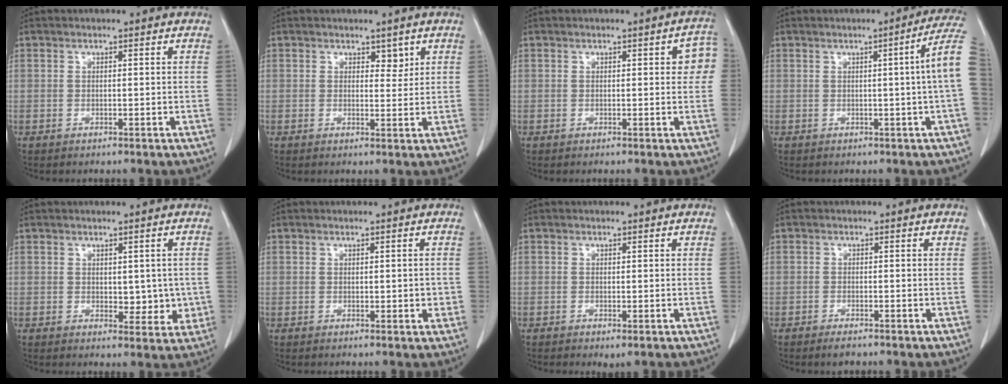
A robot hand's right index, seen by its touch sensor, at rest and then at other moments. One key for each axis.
{"total": 2.0, "fx": 1.3, "fy": 1.1, "fz": 1.1, "tx": -0.009, "ty": -0.007, "tz": 0.019}
{"total": 4.0, "fx": 0.8, "fy": 1.4, "fz": 3.6, "tx": -0.028, "ty": 0.011, "tz": 0.002}
{"total": 6.7, "fx": 0.4, "fy": -1.3, "fz": 6.6, "tx": -0.074, "ty": 0.007, "tz": 0.001}
{"total": 4.6, "fx": 0.0, "fy": 2.8, "fz": 3.6, "tx": -0.029, "ty": -0.003, "tz": 0.008}
{"total": 2.0, "fx": -0.2, "fy": 1.1, "fz": 1.7, "tx": -0.018, "ty": 0.001, "tz": 0.002}
{"total": 1.3, "fx": -0.7, "fy": 0.5, "fz": 1.0, "tx": -0.016, "ty": -0.004, "tz": -0.005}
{"total": 2.0, "fx": -1.6, "fy": 0.5, "fz": 1.1, "tx": -0.022, "ty": -0.003, "tz": -0.024}